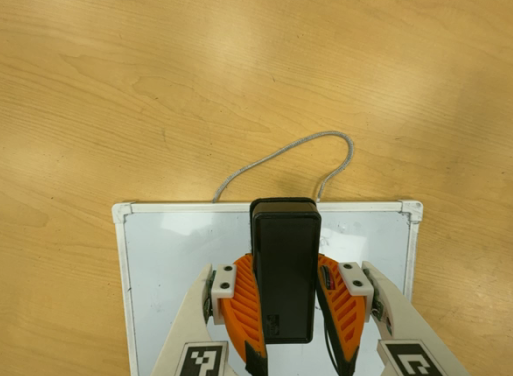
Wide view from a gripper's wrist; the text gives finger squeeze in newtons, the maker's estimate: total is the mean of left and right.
{"total": 9.5, "left": 8.1, "right": 10.9}